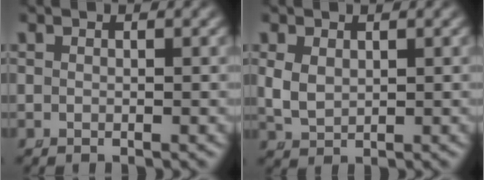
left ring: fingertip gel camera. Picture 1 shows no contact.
{"total": 3.2, "force": [0.3, 2.8, 1.6], "torque": [-0.058, -0.020, 0.021]}